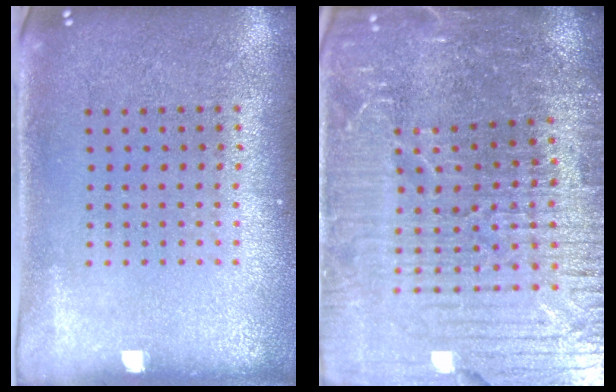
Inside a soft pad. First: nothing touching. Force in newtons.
{"total": 5.7, "press": 5.2, "slide": 2.3}